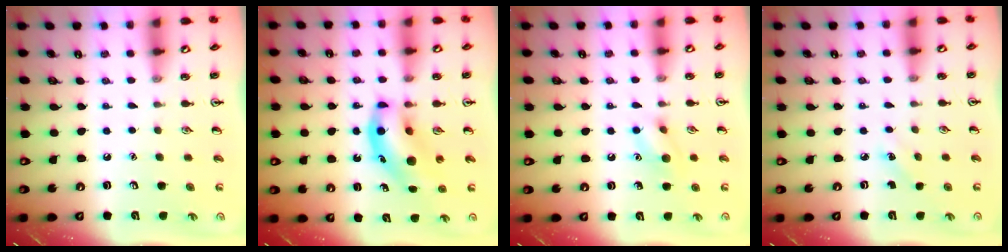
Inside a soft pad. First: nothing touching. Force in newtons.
{"total": 11.0, "press": 10.6, "slide": 2.9}
{"total": 8.6, "press": 8.5, "slide": 1.0}
{"total": 1.9, "press": 1.8, "slide": 0.7}